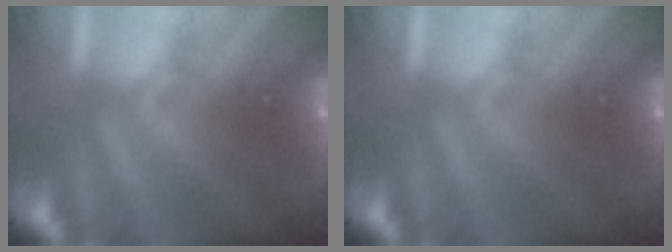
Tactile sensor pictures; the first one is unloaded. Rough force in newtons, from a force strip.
{"total": 0.0}